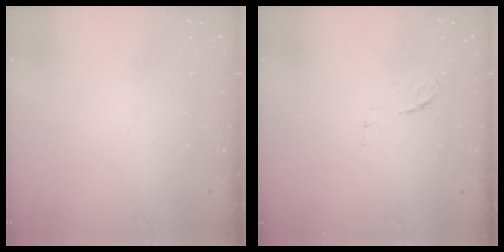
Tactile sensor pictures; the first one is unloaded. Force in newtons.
{"total": 5.8, "press": 5.8, "slide": 0.7}